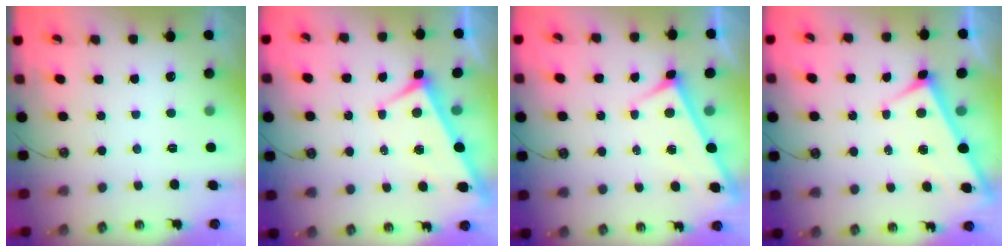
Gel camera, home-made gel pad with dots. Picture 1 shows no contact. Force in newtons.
{"total": 3.8, "press": 3.8, "slide": 0.4}
{"total": 2.9, "press": 2.9, "slide": 0.3}
{"total": 2.7, "press": 2.7, "slide": 0.4}